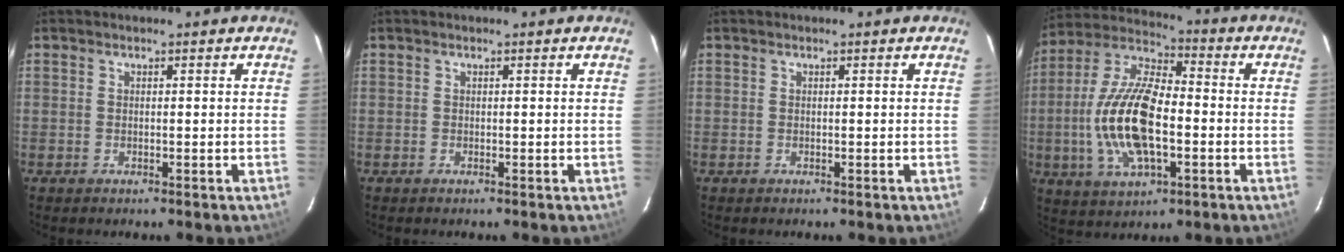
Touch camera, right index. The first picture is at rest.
{"total": 0.0}
{"total": 0.0}
{"total": 17.5, "force": [-3.0, 7.5, 15.5], "torque": [-0.323, 0.002, -0.059]}